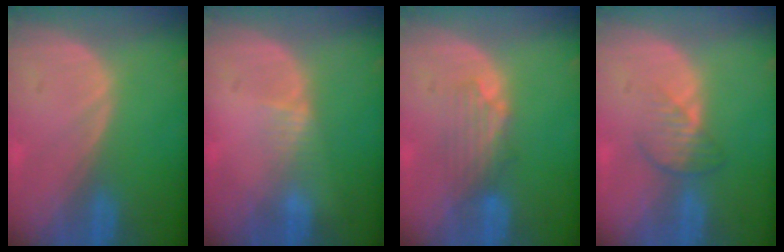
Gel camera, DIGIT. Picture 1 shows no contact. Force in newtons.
{"total": 1.8, "press": 1.5, "slide": 1.0}
{"total": 4.0, "press": 3.6, "slide": 1.5}
{"total": 3.7, "press": 3.3, "slide": 1.8}